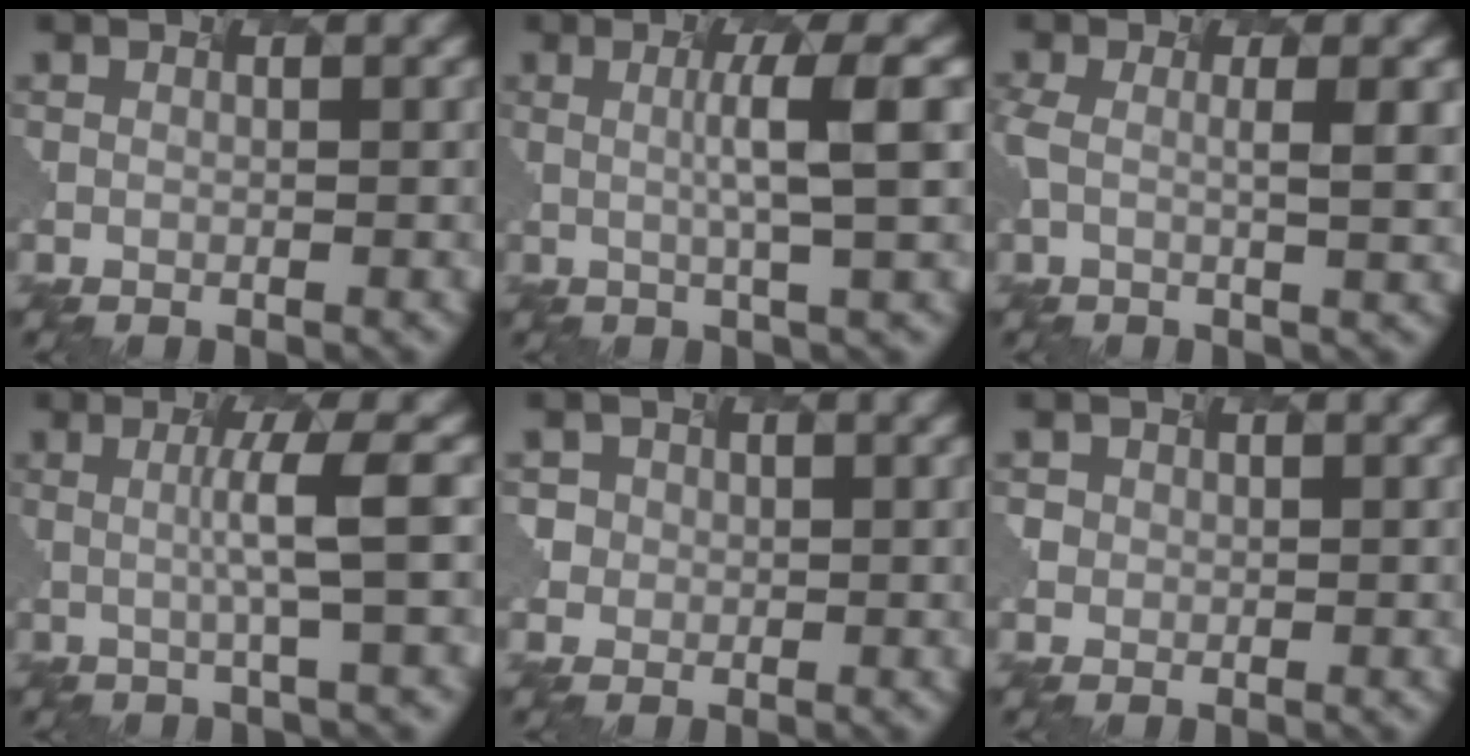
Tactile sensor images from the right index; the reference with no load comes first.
{"total": 3.6, "force": [-0.2, -0.1, 3.6], "torque": [-0.070, 0.007, 0.008]}
{"total": 2.7, "force": [-0.3, 0.6, 2.6], "torque": [-0.052, 0.005, -0.001]}
{"total": 3.3, "force": [-0.4, -0.2, 3.2], "torque": [-0.064, 0.006, 0.003]}
{"total": 1.4, "force": [-0.3, 1.1, -0.8], "torque": [0.010, -0.004, 0.007]}
{"total": 1.0, "force": [-0.2, 0.6, -0.7], "torque": [0.003, -0.003, 0.010]}